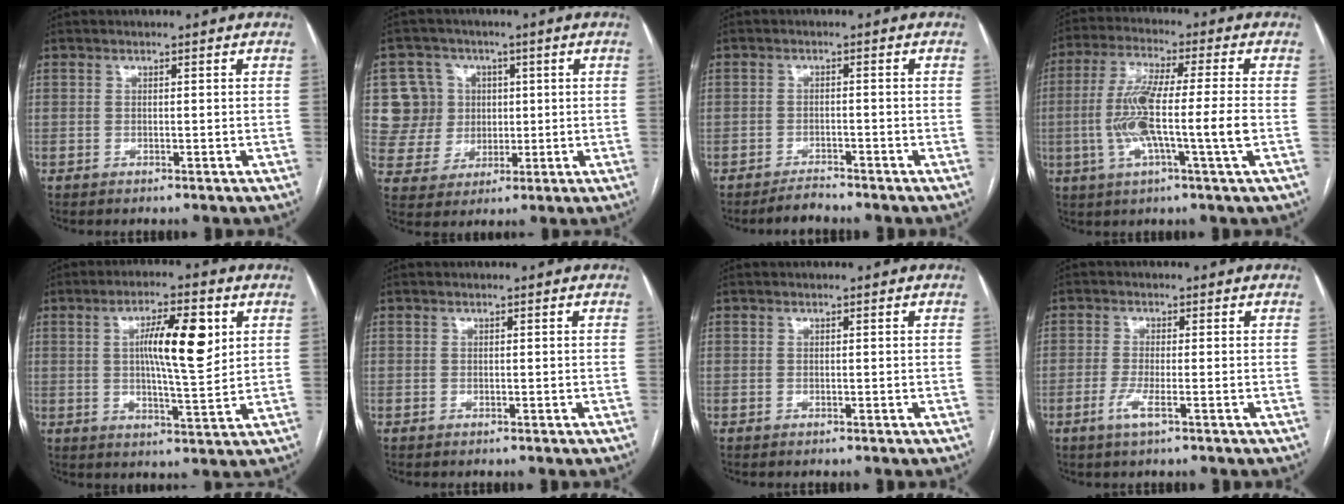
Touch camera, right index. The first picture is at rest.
{"total": 8.7, "force": [1.9, 8.4, 0.9], "torque": [-0.022, 0.027, 0.043]}
{"total": 2.2, "force": [-2.2, 0.0, 0.1], "torque": [0.000, -0.008, -0.037]}
{"total": 12.2, "force": [-1.9, 0.0, 12.0], "torque": [-0.237, 0.001, -0.041]}
{"total": 10.0, "force": [2.7, 1.6, 9.5], "torque": [-0.160, 0.006, 0.044]}
{"total": 0.0}
{"total": 0.0}
{"total": 3.0, "force": [-1.3, 0.2, 2.7], "torque": [-0.057, -0.006, -0.028]}